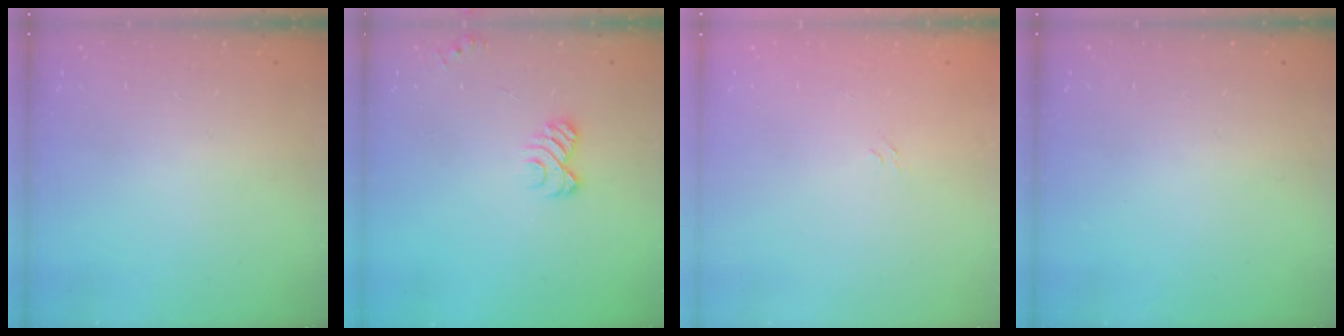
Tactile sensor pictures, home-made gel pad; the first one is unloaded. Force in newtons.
{"total": 6.3, "press": 6.3, "slide": 0.6}
{"total": 2.9, "press": 2.6, "slide": 1.1}
{"total": 0.0}